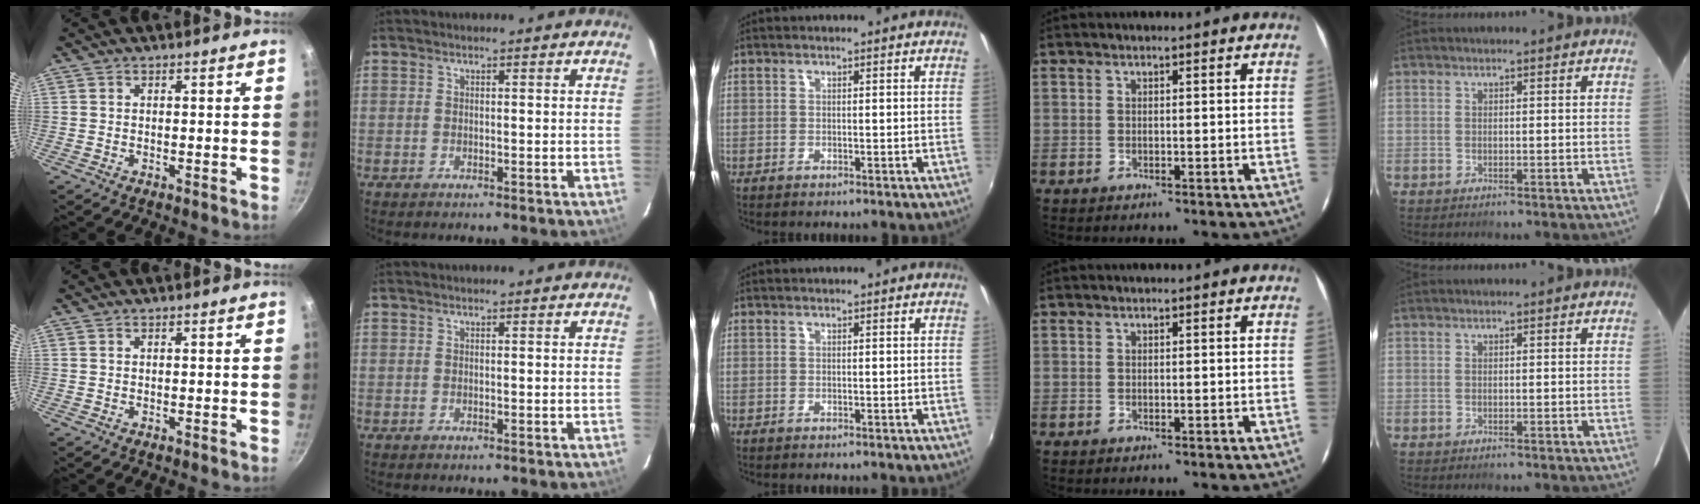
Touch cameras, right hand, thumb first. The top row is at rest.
{}